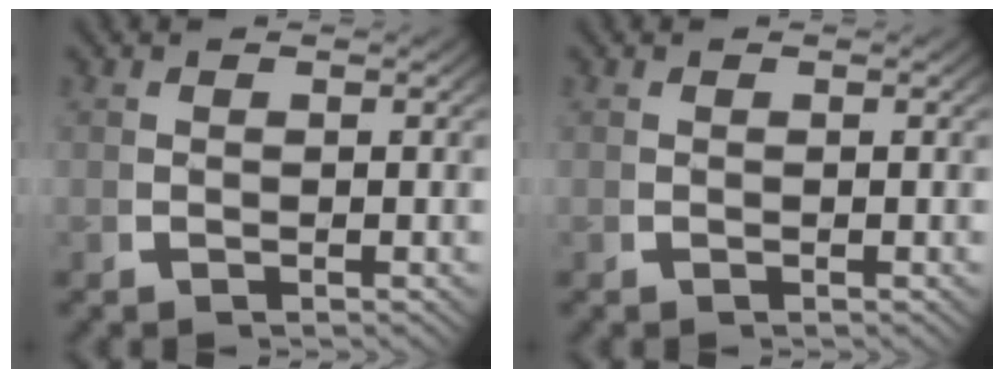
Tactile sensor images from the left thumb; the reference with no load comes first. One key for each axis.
{"total": 0.0}